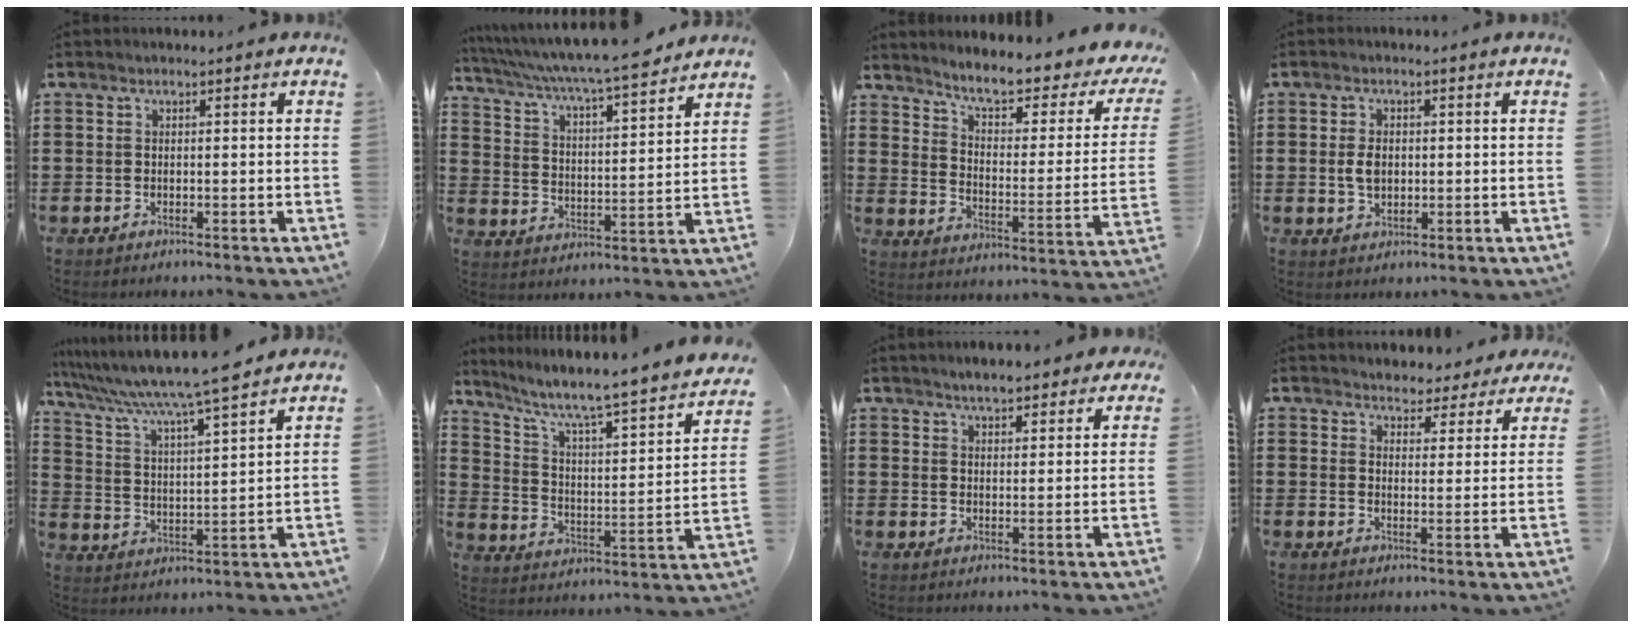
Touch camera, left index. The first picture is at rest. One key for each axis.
{"total": 5.8, "fx": 5.2, "fy": -0.2, "fz": 2.5, "tx": -0.073, "ty": -0.038, "tz": 0.081}
{"total": 6.1, "fx": 5.0, "fy": 0.4, "fz": 3.5, "tx": -0.082, "ty": -0.040, "tz": 0.076}
{"total": 3.3, "fx": 0.2, "fy": 2.1, "fz": 2.6, "tx": -0.060, "ty": 0.003, "tz": 0.000}
{"total": 7.1, "fx": 6.3, "fy": -0.8, "fz": 3.2, "tx": -0.091, "ty": -0.050, "tz": 0.099}
{"total": 5.3, "fx": 3.9, "fy": 0.3, "fz": 3.5, "tx": -0.089, "ty": -0.046, "tz": 0.053}
{"total": 3.9, "fx": 3.5, "fy": 0.9, "fz": 1.4, "tx": -0.038, "ty": 0.002, "tz": 0.065}
{"total": 3.8, "fx": 3.6, "fy": 1.3, "fz": 0.0, "tx": -0.010, "ty": -0.014, "tz": 0.064}